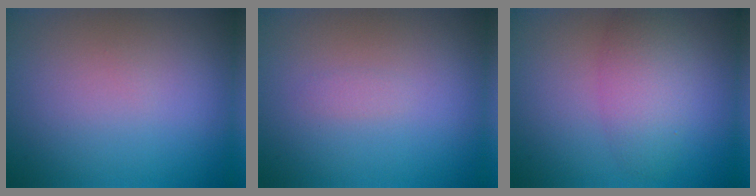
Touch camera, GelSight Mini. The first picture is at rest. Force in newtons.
{"total": 0.5, "press": 0.5, "slide": 0.0}
{"total": 3.8, "press": 3.8, "slide": 0.2}